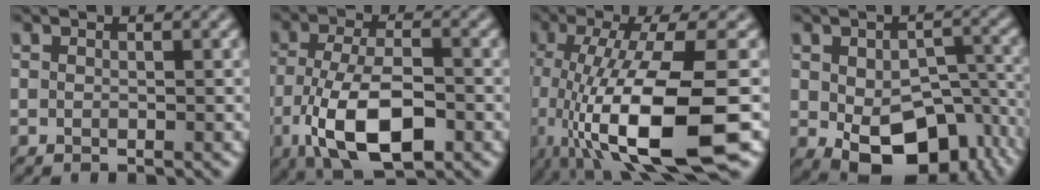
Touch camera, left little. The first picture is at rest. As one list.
[{"total": 9.1, "force": [-3.8, 3.9, 7.3], "torque": [-0.150, -0.009, -0.070]}, {"total": 11.8, "force": [-4.6, 2.6, 10.5], "torque": [-0.194, -0.020, -0.078]}, {"total": 11.9, "force": [-4.3, 6.9, 8.6], "torque": [-0.141, -0.028, -0.046]}]